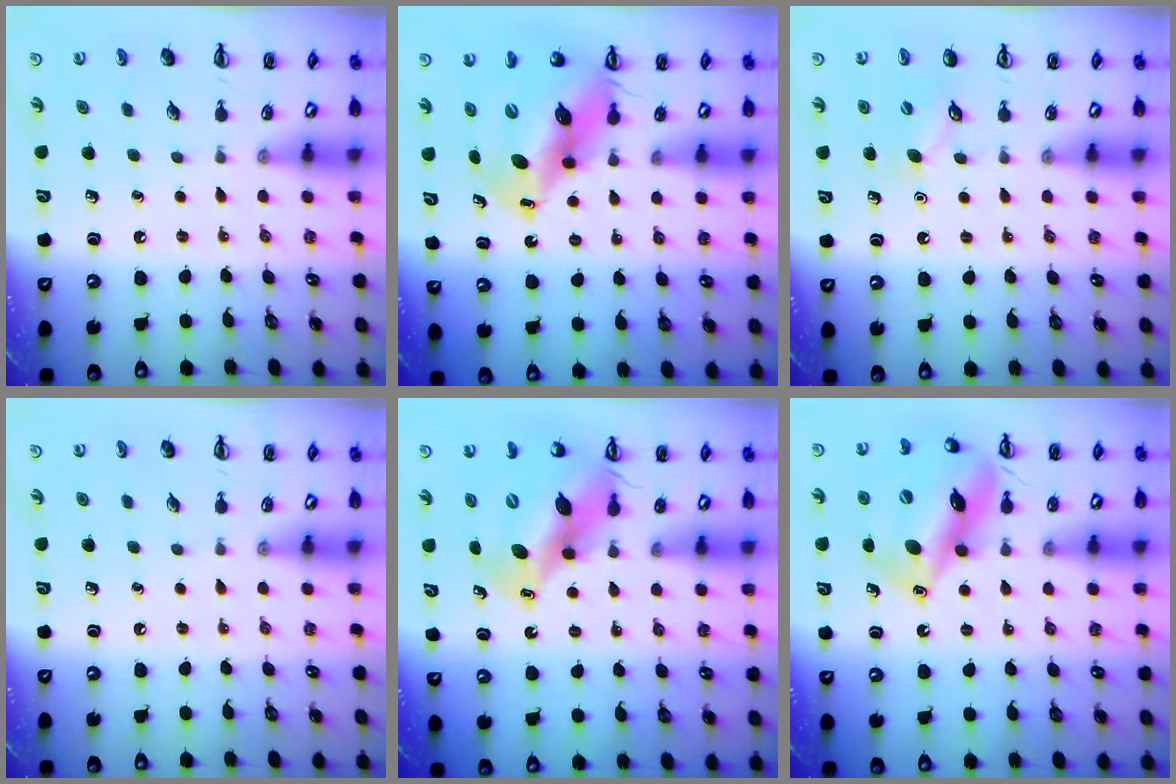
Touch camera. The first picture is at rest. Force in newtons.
{"total": 13.0, "press": 12.5, "slide": 3.7}
{"total": 5.5, "press": 5.3, "slide": 1.4}
{"total": 0.0}
{"total": 12.6, "press": 12.1, "slide": 3.8}
{"total": 16.1, "press": 16.0, "slide": 1.6}